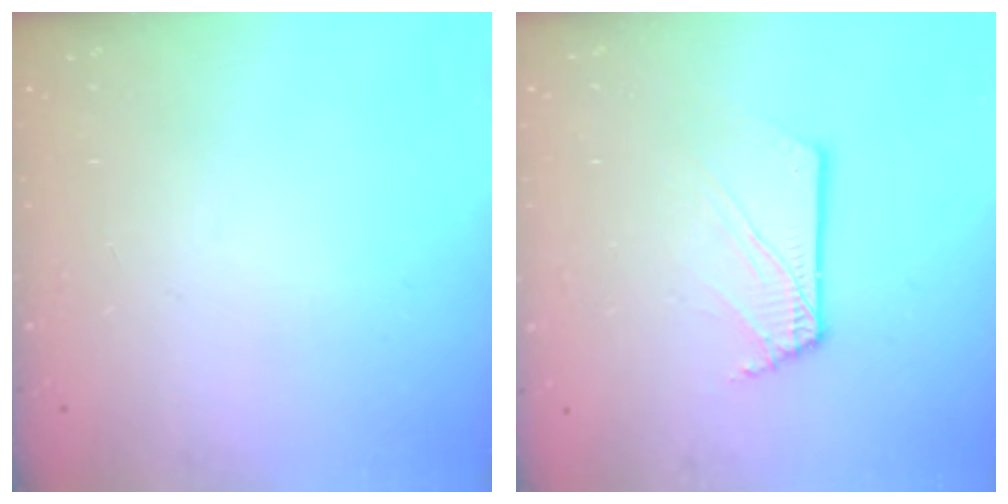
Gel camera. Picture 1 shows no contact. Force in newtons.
{"total": 3.3, "press": 3.3, "slide": 0.4}